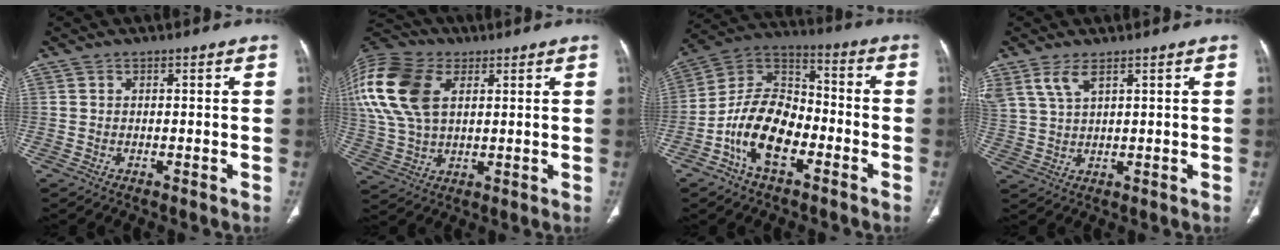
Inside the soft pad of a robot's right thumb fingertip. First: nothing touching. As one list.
[{"total": 23.5, "force": [7.6, 15.3, 16.2], "torque": [-0.387, 0.023, 0.145]}, {"total": 14.8, "force": [-5.8, 8.6, 10.5], "torque": [-0.172, 0.054, -0.109]}, {"total": 5.0, "force": [3.1, 1.7, 3.5], "torque": [-0.083, -0.008, 0.074]}]